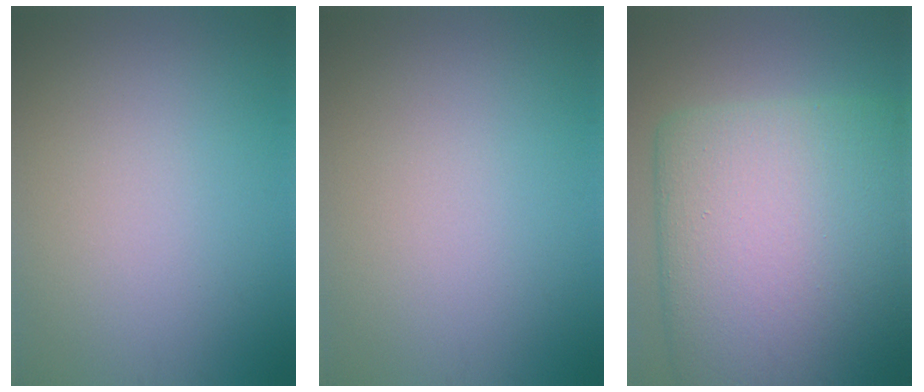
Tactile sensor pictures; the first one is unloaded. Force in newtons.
{"total": 0.0}
{"total": 19.1, "press": 19.1, "slide": 0.4}